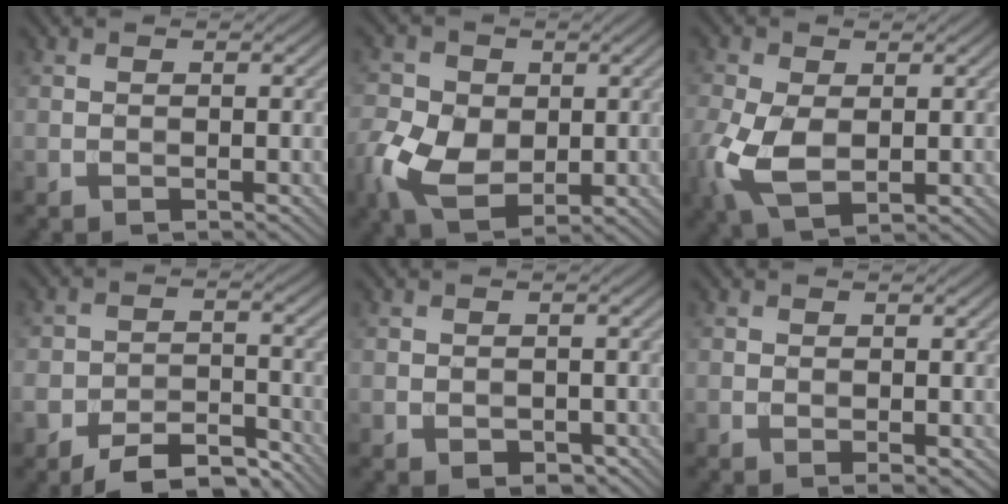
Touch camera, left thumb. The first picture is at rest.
{"total": 8.3, "force": [-1.1, 6.0, 5.6], "torque": [-0.140, -0.007, -0.031]}
{"total": 7.5, "force": [-1.0, 4.6, 5.8], "torque": [-0.160, -0.018, -0.016]}
{"total": 7.9, "force": [-6.1, 3.6, 3.5], "torque": [-0.055, -0.010, -0.103]}
{"total": 1.5, "force": [-0.4, 1.1, 0.8], "torque": [-0.015, -0.010, -0.003]}
{"total": 0.8, "force": [0.0, 0.2, 0.8], "torque": [-0.016, -0.005, 0.004]}